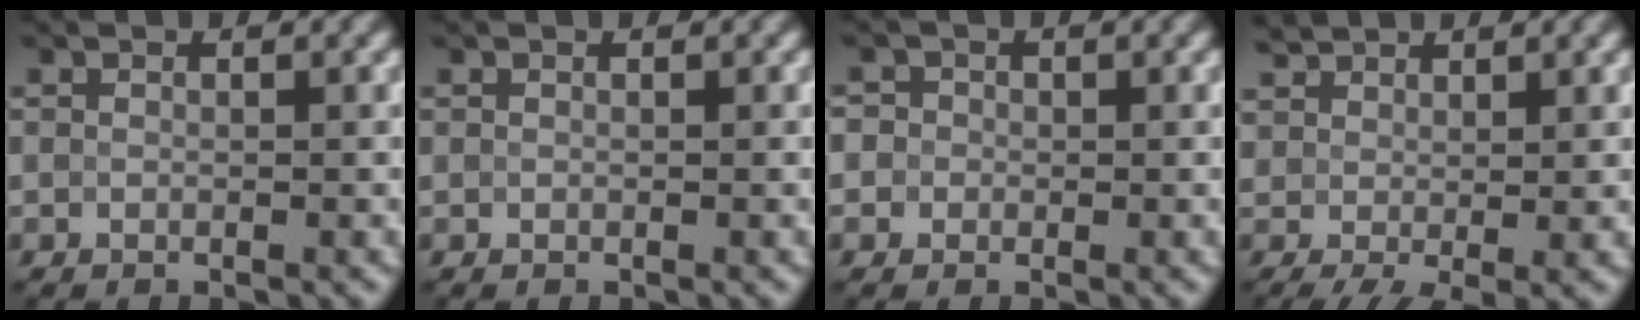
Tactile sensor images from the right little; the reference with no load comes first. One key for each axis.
{"total": 0.0}
{"total": 2.7, "fx": 0.8, "fy": 2.3, "fz": 1.1, "tx": 0.000, "ty": 0.024, "tz": -0.010}
{"total": 3.7, "fx": 0.7, "fy": 2.5, "fz": 2.7, "tx": -0.069, "ty": 0.001, "tz": 0.014}